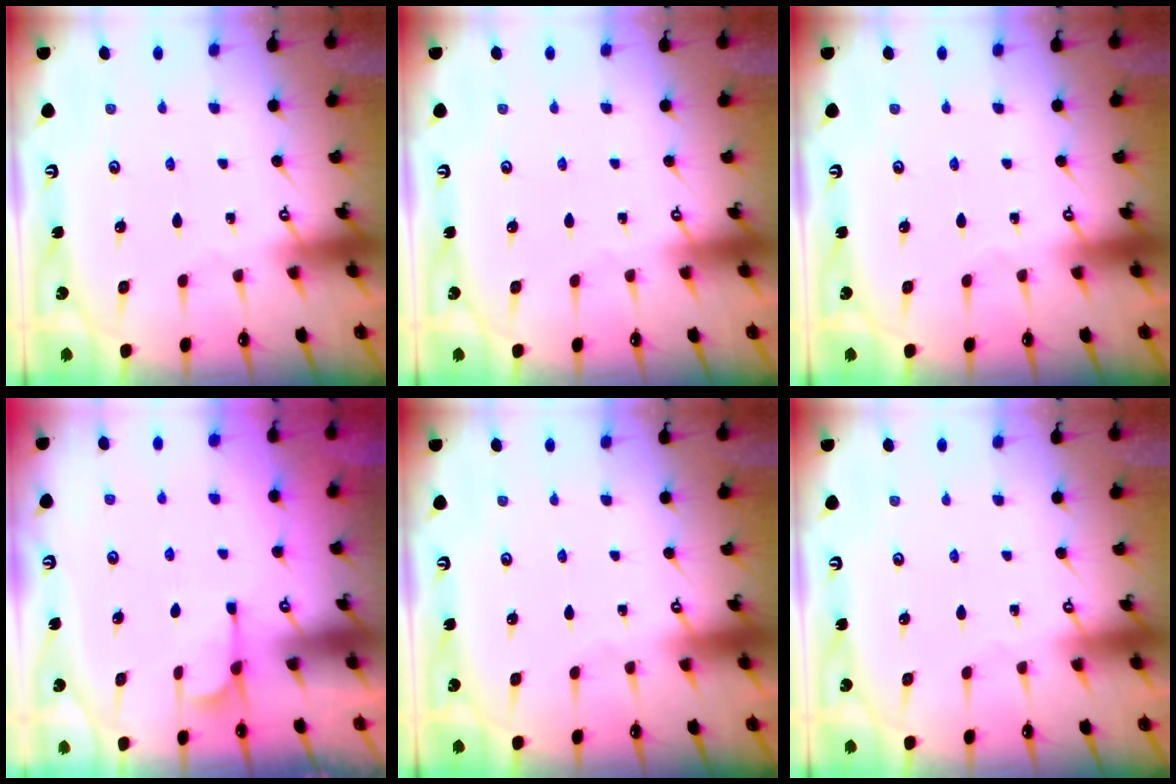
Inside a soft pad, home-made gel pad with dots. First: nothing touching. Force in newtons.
{"total": 0.0}
{"total": 0.0}
{"total": 5.9, "press": 5.7, "slide": 1.4}
{"total": 0.0}
{"total": 0.0}